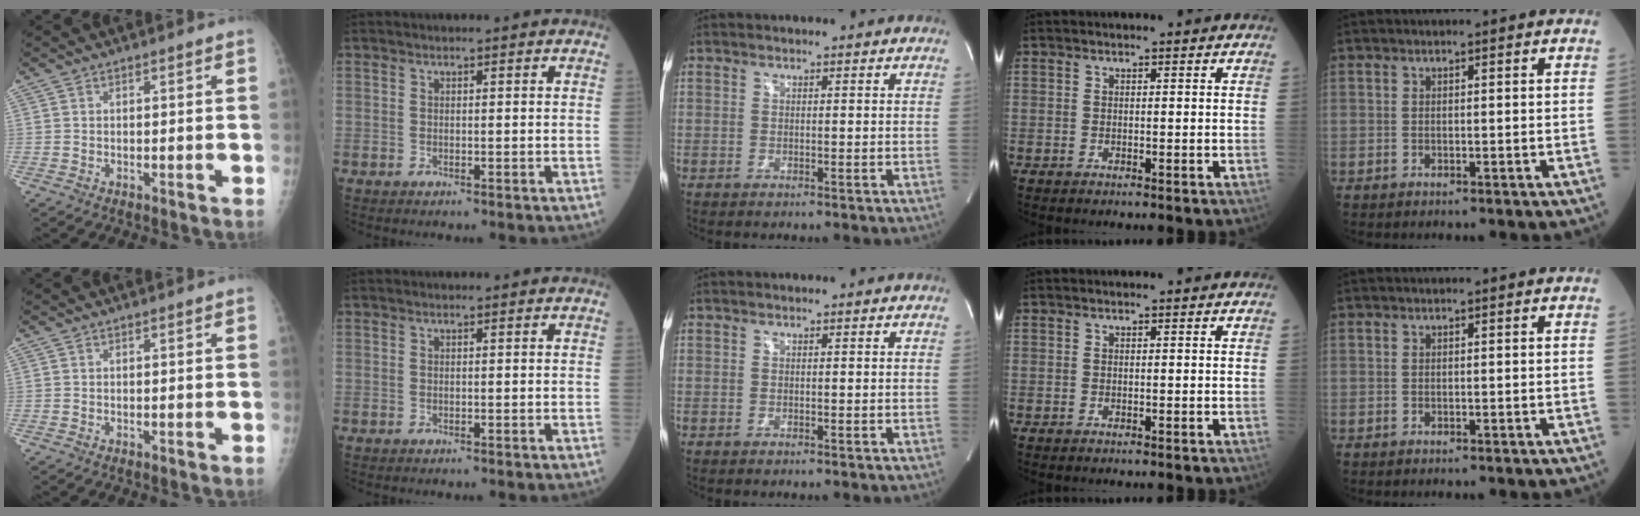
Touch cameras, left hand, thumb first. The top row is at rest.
{}